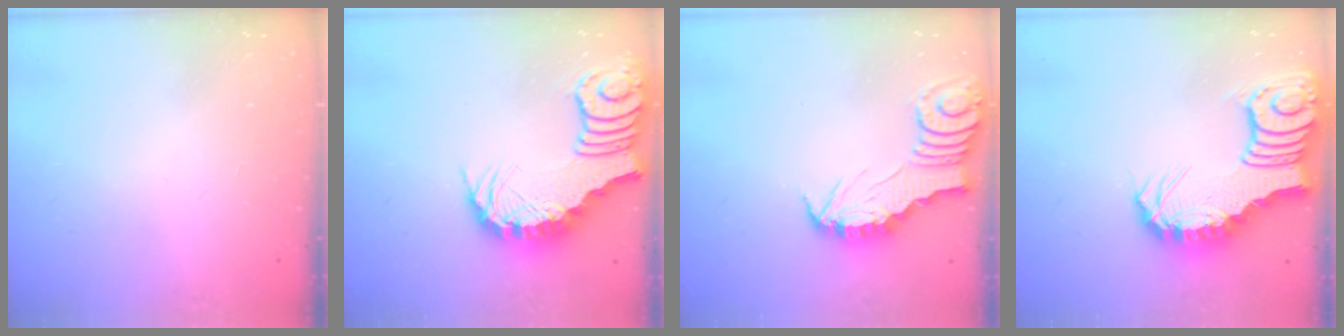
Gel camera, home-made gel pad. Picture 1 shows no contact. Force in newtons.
{"total": 3.9, "press": 3.8, "slide": 0.7}
{"total": 3.0, "press": 3.0, "slide": 0.3}
{"total": 6.2, "press": 6.1, "slide": 0.9}